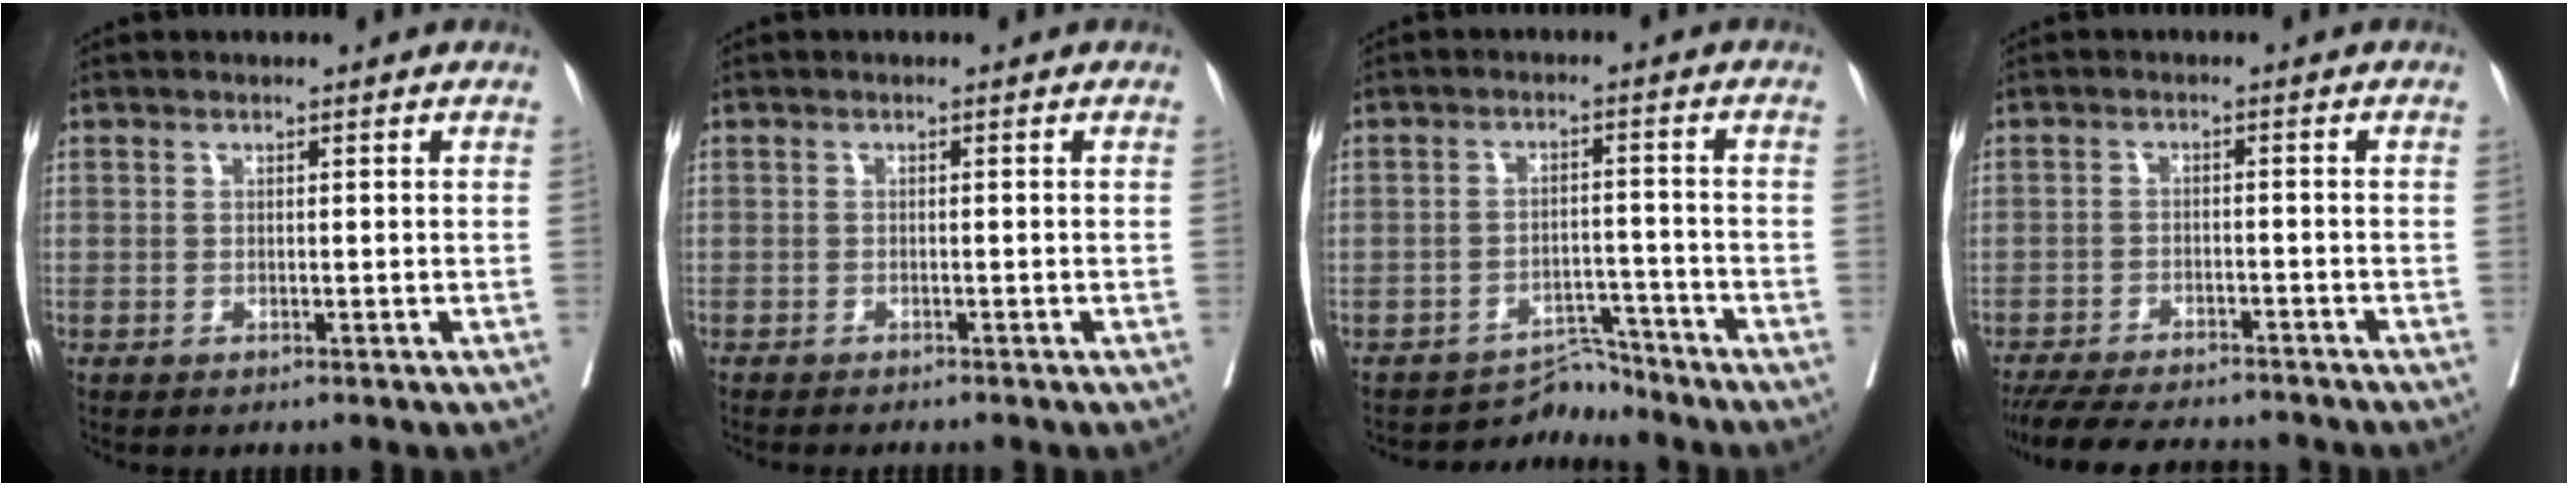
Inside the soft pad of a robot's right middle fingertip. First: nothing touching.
{"total": 3.6, "force": [-3.2, 0.3, 1.5], "torque": [-0.023, -0.007, -0.041]}
{"total": 4.0, "force": [-3.8, 0.4, -1.2], "torque": [0.017, 0.016, -0.056]}
{"total": 12.8, "force": [-11.5, 2.8, 4.9], "torque": [-0.093, -0.011, -0.163]}